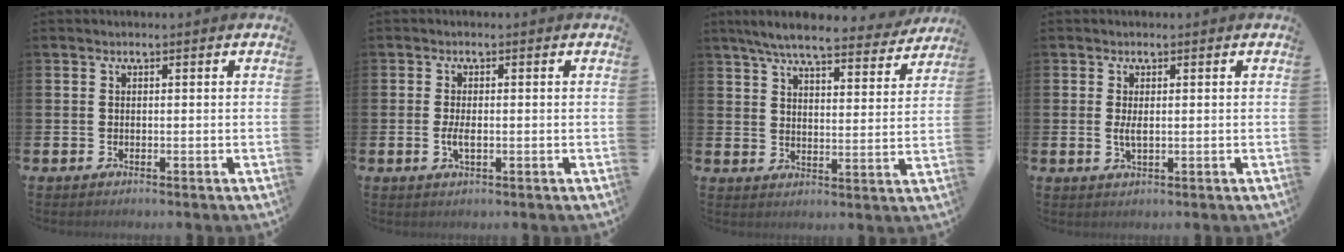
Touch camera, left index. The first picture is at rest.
{"total": 2.3, "force": [-0.2, 1.0, 2.1], "torque": [-0.036, -0.001, -0.006]}
{"total": 7.1, "force": [6.5, 1.1, 2.8], "torque": [-0.068, -0.035, 0.110]}
{"total": 2.0, "force": [0.2, 0.7, 1.8], "torque": [-0.023, -0.004, -0.001]}